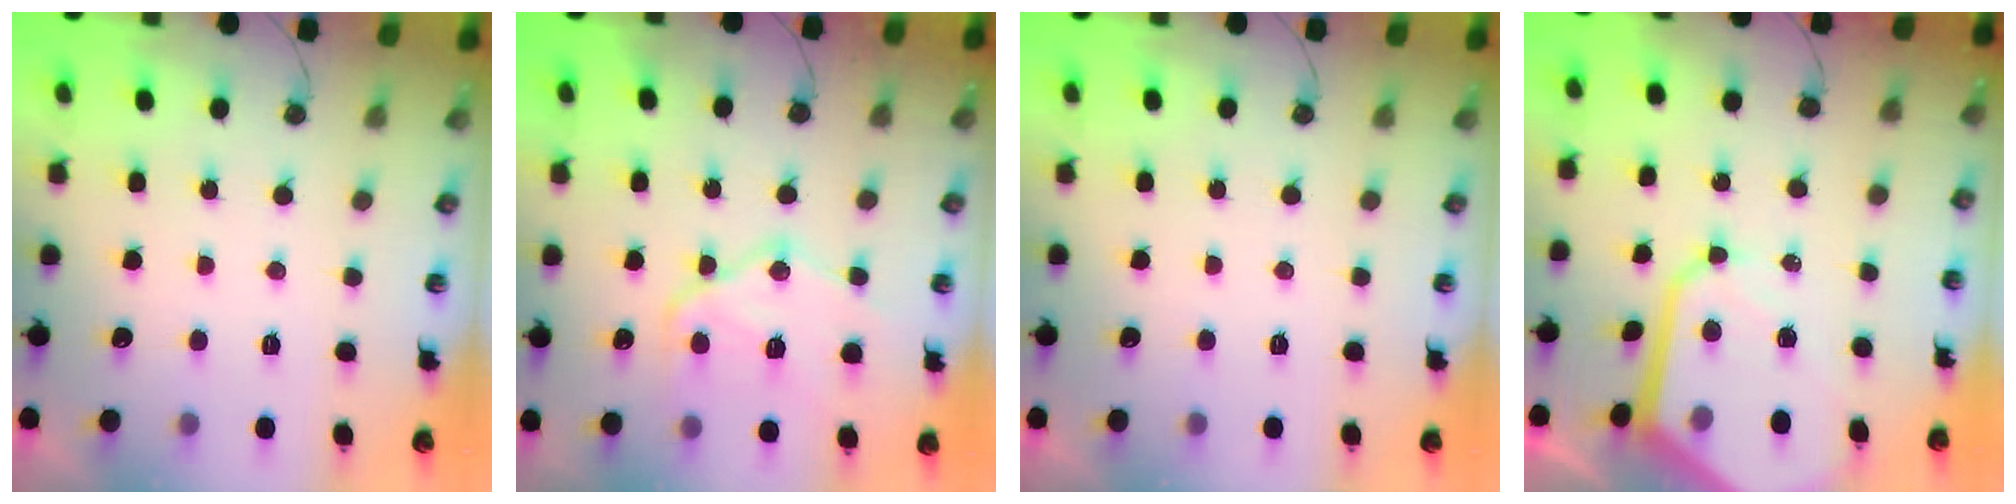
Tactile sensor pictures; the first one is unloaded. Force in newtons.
{"total": 15.9, "press": 15.9, "slide": 1.5}
{"total": 0.0}
{"total": 13.8, "press": 13.7, "slide": 1.2}